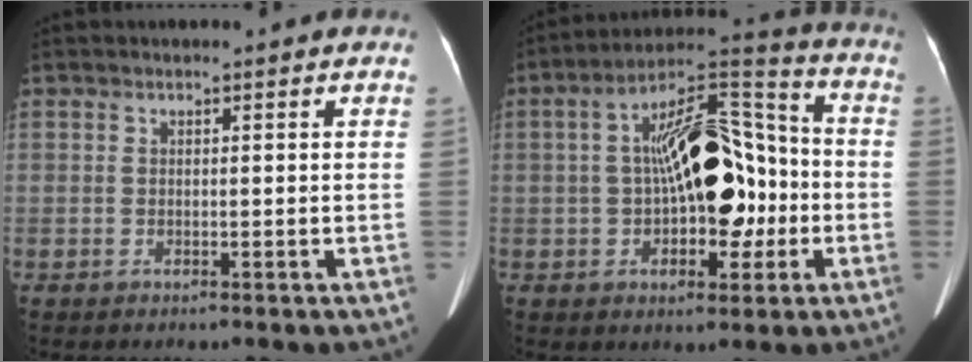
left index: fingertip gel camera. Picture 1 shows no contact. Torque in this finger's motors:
{"motor_torque": [1.25, -0.53, 1.05, 0.21]}